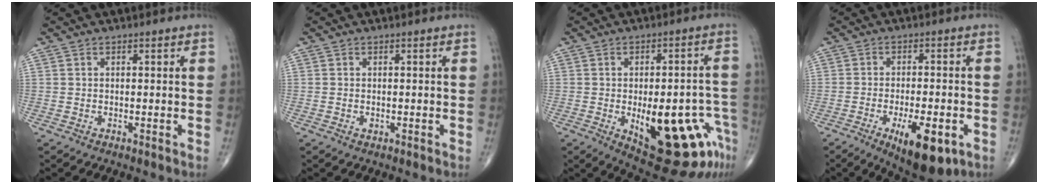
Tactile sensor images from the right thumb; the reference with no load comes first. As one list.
[{"total": 0.5, "force": [-0.1, 0.3, 0.4], "torque": [-0.007, -0.002, -0.001]}, {"total": 21.2, "force": [-8.0, 8.4, 17.8], "torque": [-0.172, 0.027, -0.083]}, {"total": 12.0, "force": [-5.0, 4.5, 10.0], "torque": [-0.141, 0.000, -0.066]}]